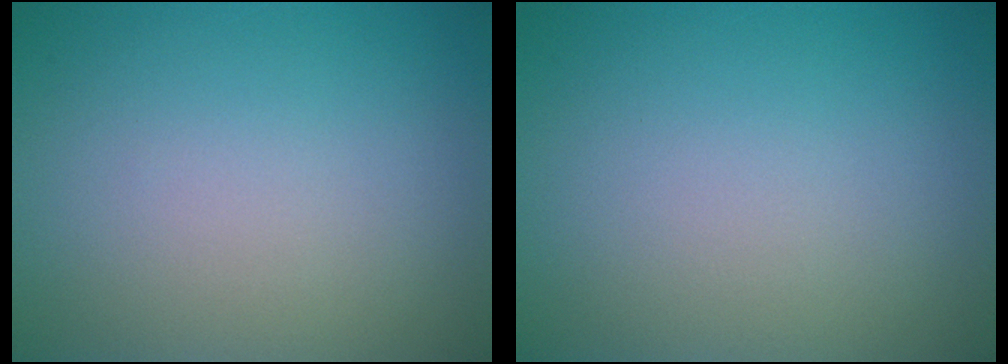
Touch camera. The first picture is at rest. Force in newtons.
{"total": 0.0}